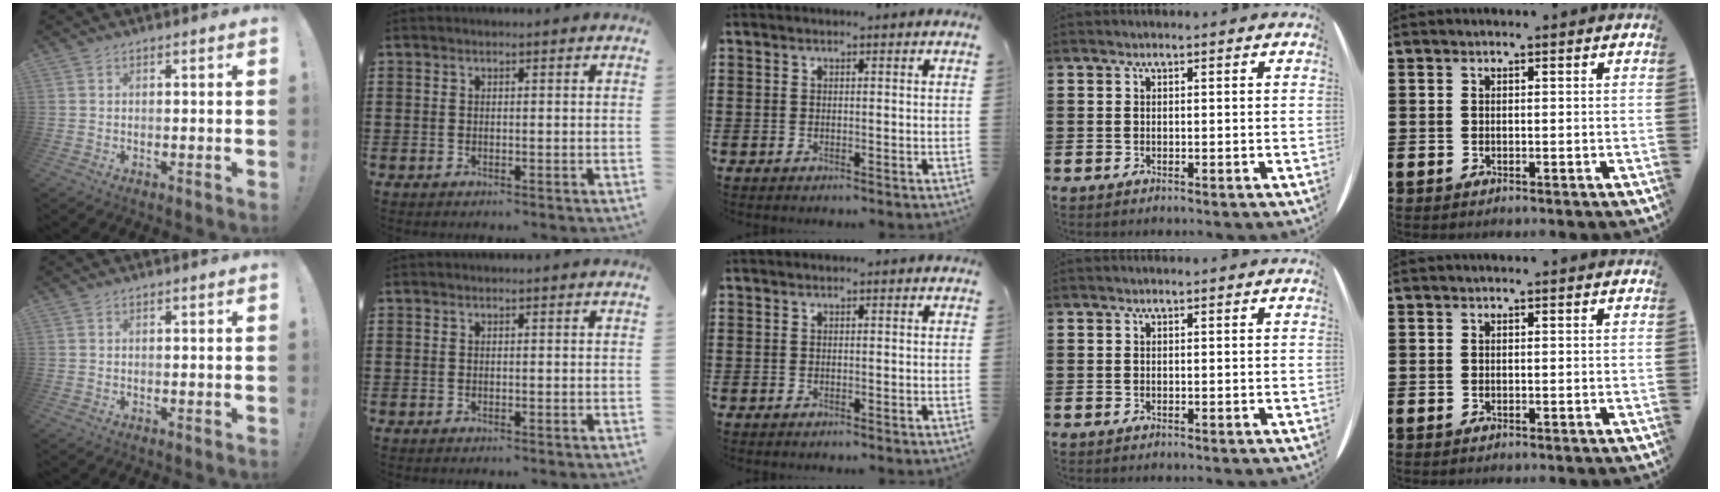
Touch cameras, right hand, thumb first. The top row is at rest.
{}